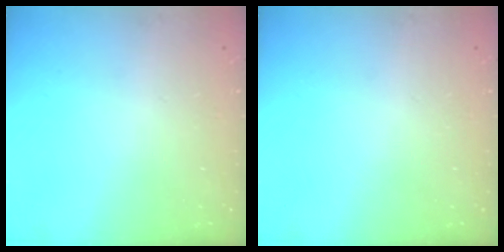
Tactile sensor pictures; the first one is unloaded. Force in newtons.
{"total": 0.0}